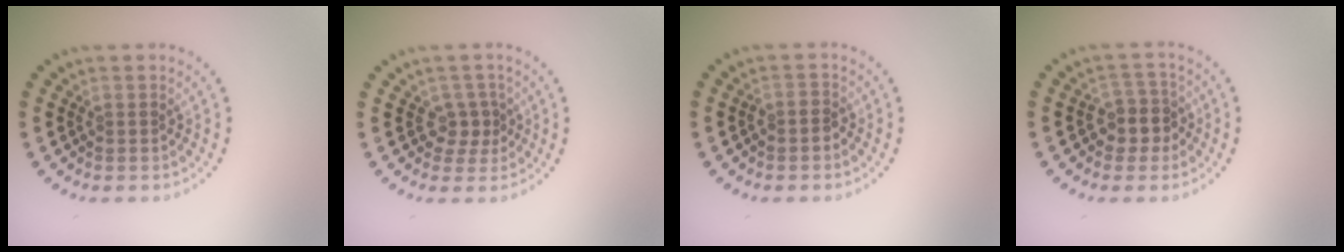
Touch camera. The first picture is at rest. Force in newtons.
{"total": 1.8, "press": 1.4, "slide": 1.1}
{"total": 1.0, "press": 0.7, "slide": 0.6}
{"total": 2.7, "press": 2.3, "slide": 1.4}